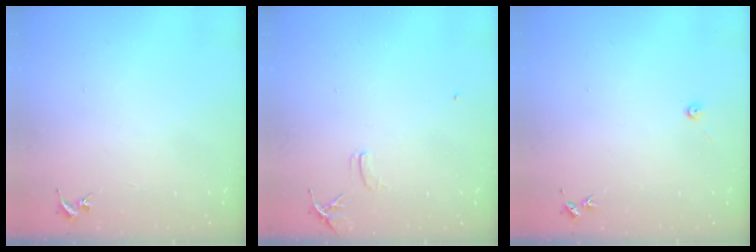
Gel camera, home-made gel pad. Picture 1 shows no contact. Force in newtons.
{"total": 6.7, "press": 6.7, "slide": 0.7}
{"total": 2.0, "press": 2.0, "slide": 0.3}